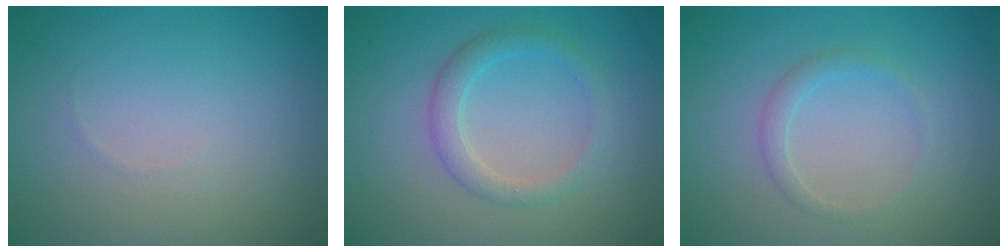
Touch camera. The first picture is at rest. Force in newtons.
{"total": 2.3, "press": 2.3, "slide": 0.1}
{"total": 1.4, "press": 1.4, "slide": 0.1}